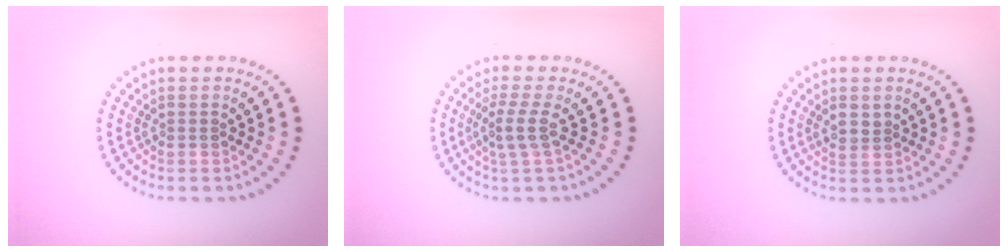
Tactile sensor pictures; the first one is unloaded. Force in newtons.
{"total": 2.2, "press": 1.6, "slide": 1.6}
{"total": 1.5, "press": 1.3, "slide": 0.8}